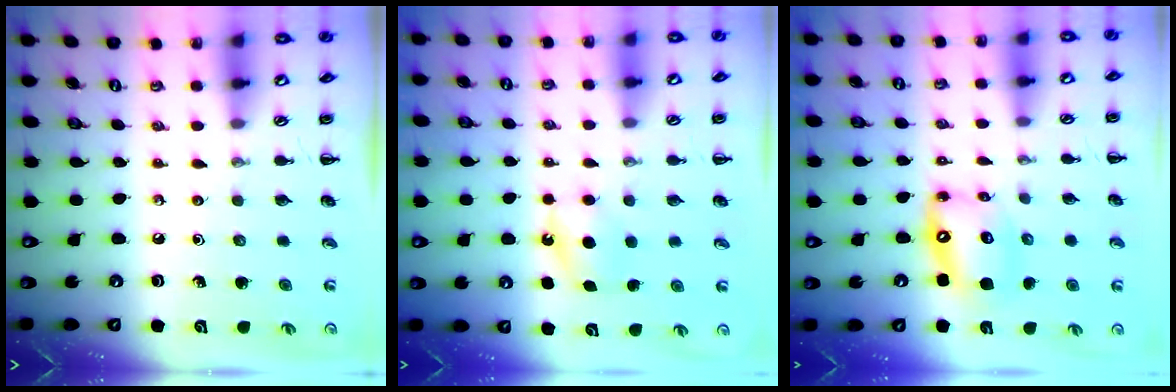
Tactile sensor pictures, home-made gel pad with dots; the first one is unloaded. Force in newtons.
{"total": 5.7, "press": 5.5, "slide": 1.5}
{"total": 13.0, "press": 12.5, "slide": 3.6}